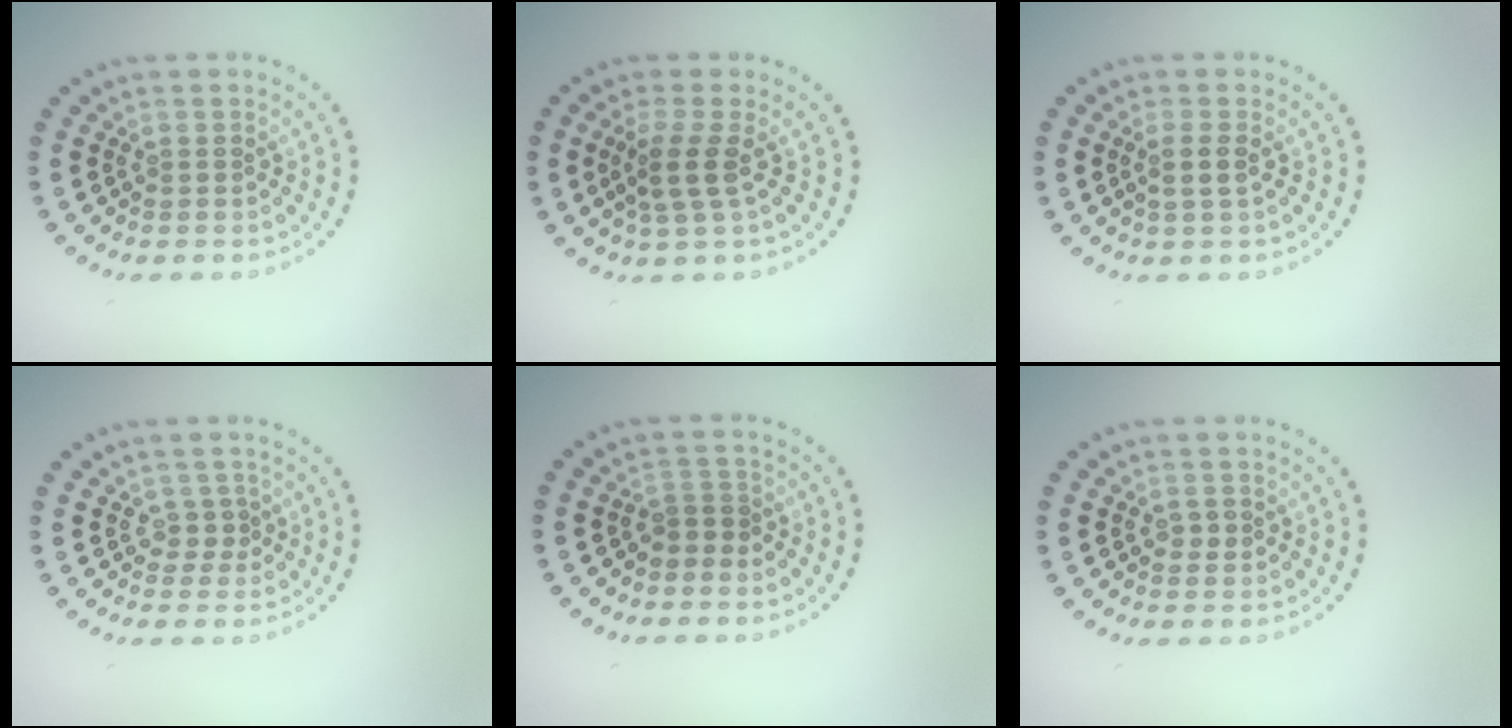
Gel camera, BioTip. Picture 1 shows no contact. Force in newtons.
{"total": 2.6, "press": 2.0, "slide": 1.5}
{"total": 1.5, "press": 1.3, "slide": 0.7}
{"total": 1.4, "press": 0.9, "slide": 1.0}
{"total": 1.6, "press": 1.2, "slide": 1.0}
{"total": 1.1, "press": 1.1, "slide": 0.2}